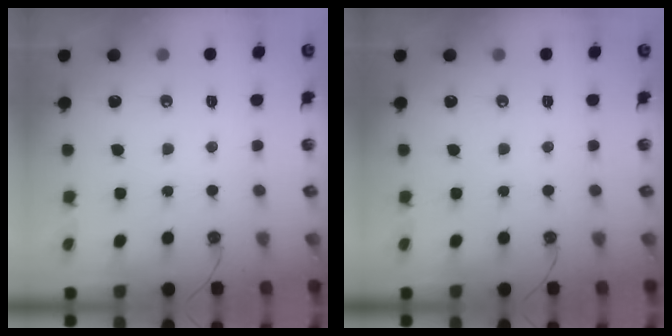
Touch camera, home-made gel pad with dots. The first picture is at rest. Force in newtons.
{"total": 0.0}